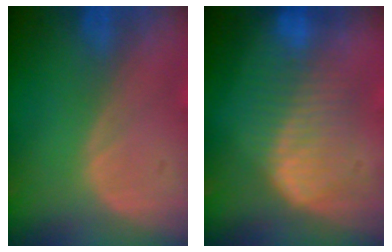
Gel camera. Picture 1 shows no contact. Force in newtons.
{"total": 7.3, "press": 7.3, "slide": 0.2}